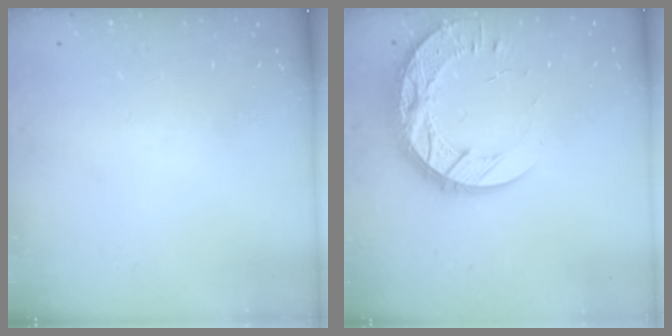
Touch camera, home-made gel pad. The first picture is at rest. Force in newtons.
{"total": 18.6, "press": 18.5, "slide": 1.6}